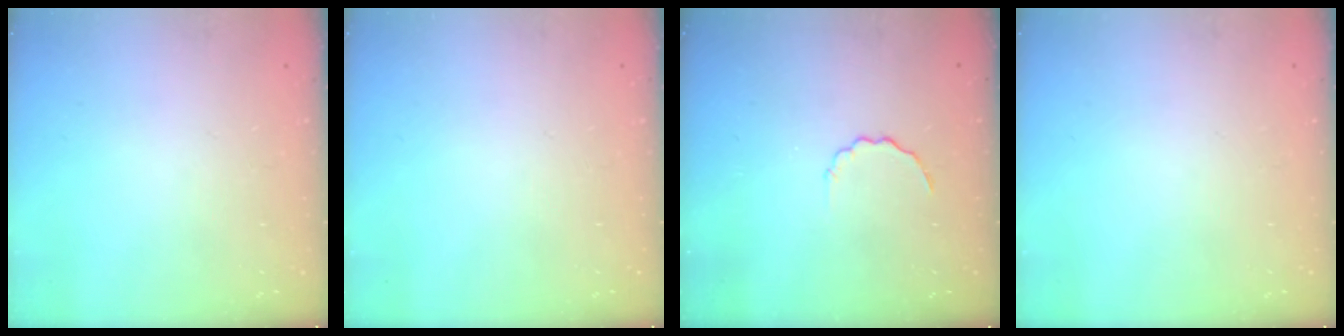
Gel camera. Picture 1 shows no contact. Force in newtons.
{"total": 0.0}
{"total": 2.9, "press": 2.8, "slide": 0.8}
{"total": 0.0}